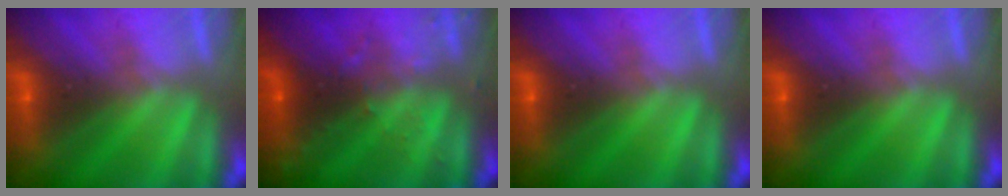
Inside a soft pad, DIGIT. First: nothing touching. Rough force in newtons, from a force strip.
{"total": 2.9}
{"total": 0.0}
{"total": 0.0}